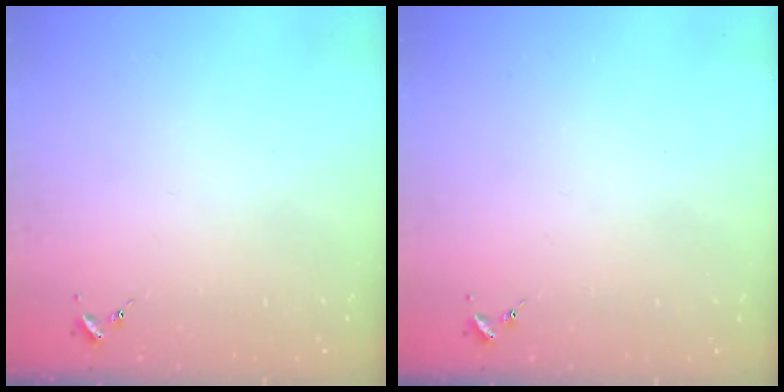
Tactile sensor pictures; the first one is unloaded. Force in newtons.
{"total": 0.0}